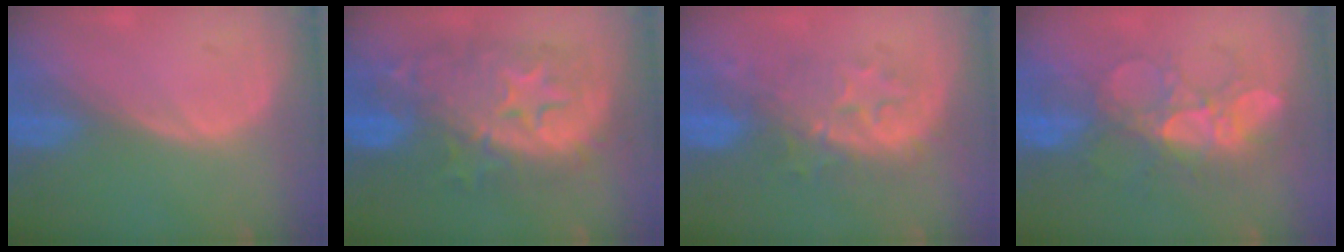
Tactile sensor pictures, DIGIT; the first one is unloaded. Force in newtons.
{"total": 12.6, "press": 12.6, "slide": 1.0}
{"total": 8.3, "press": 8.2, "slide": 1.2}
{"total": 8.7, "press": 8.3, "slide": 2.4}